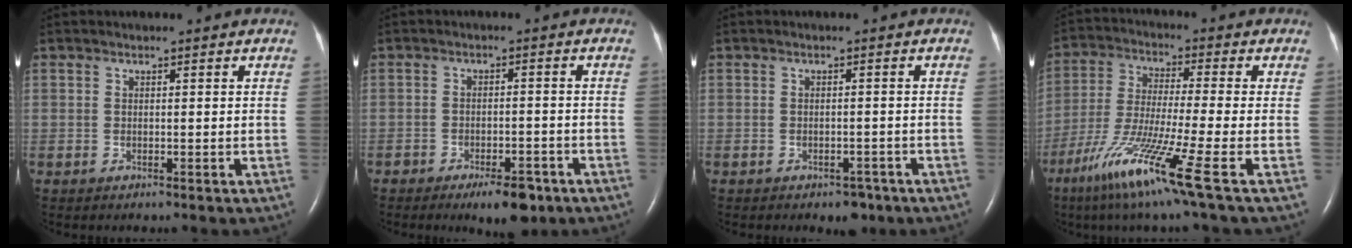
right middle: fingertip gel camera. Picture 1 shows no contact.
{"total": 6.0, "force": [-4.0, 2.3, 3.8], "torque": [-0.053, 0.000, -0.055]}
{"total": 2.7, "force": [-1.8, 1.6, 1.1], "torque": [-0.008, 0.004, -0.017]}
{"total": 14.0, "force": [-7.3, -1.5, 11.9], "torque": [-0.238, -0.044, -0.135]}